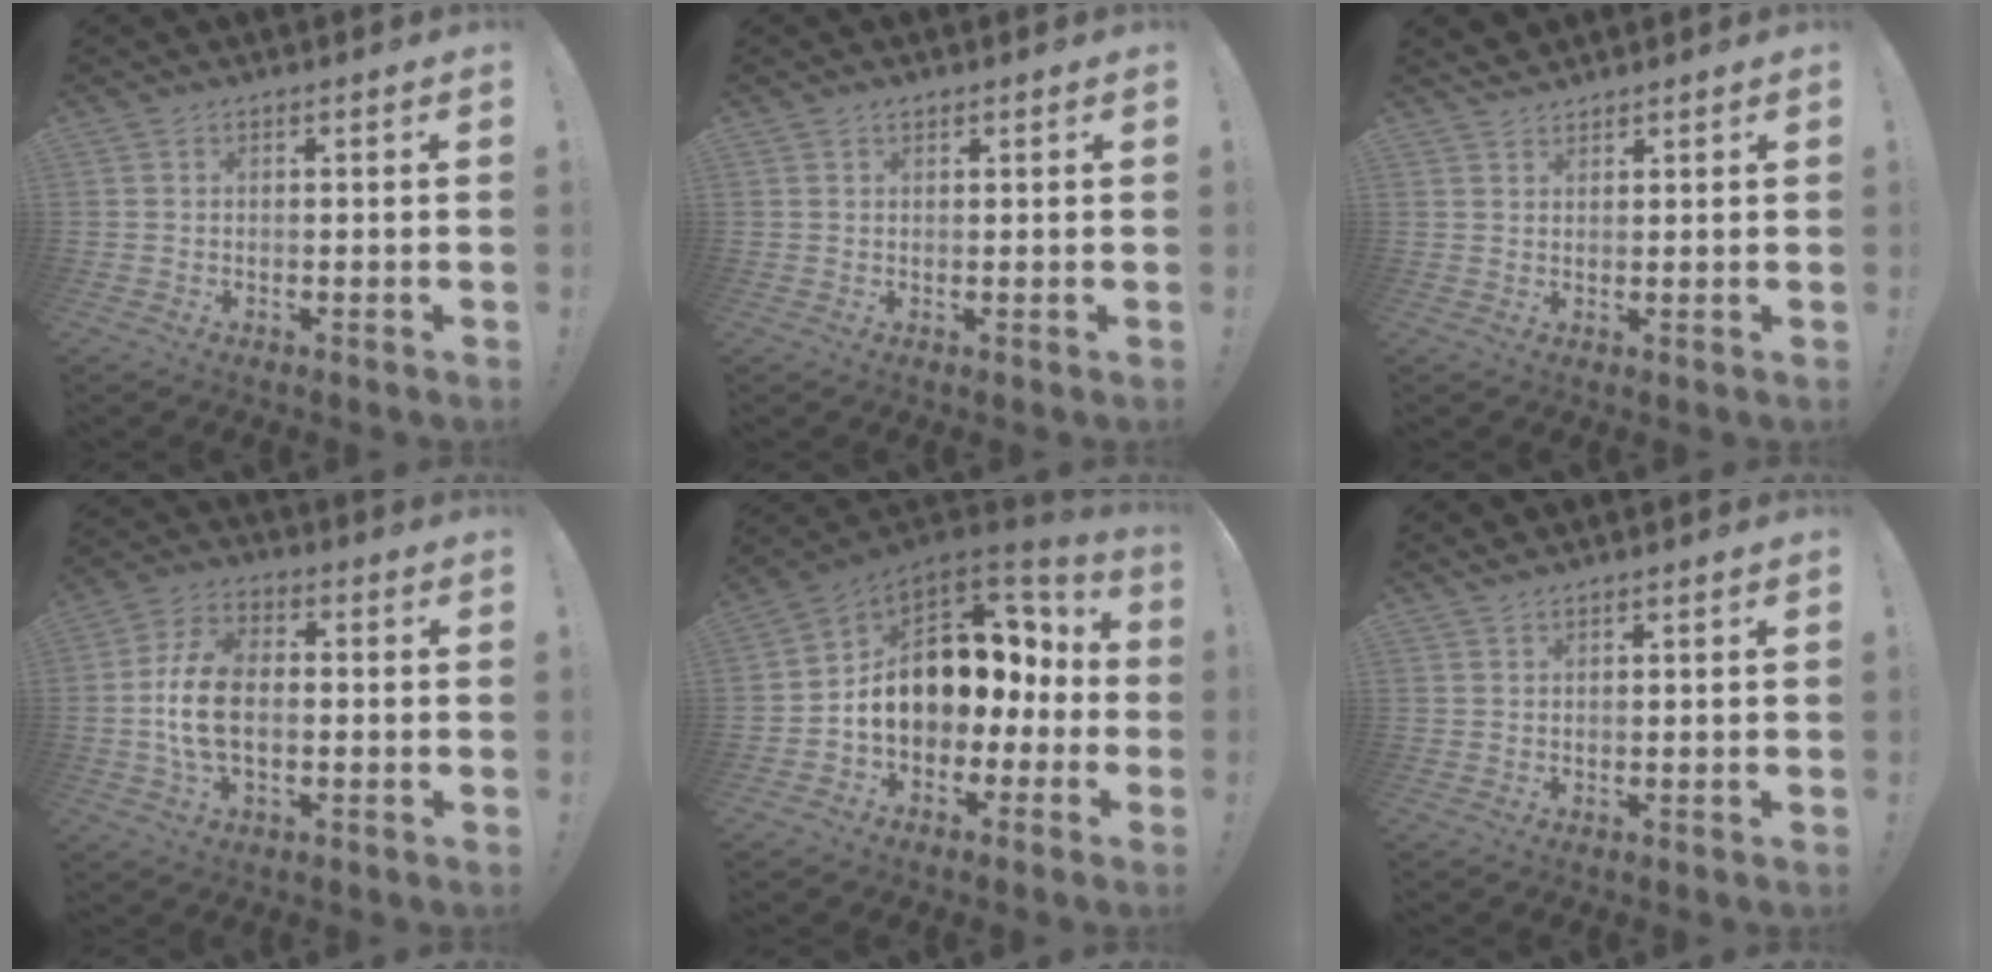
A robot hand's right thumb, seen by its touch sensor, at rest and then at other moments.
{"total": 0.8, "force": [0.6, 0.4, 0.3], "torque": [-0.004, -0.001, 0.012]}
{"total": 2.7, "force": [2.4, 1.1, 0.5], "torque": [-0.012, -0.012, 0.048]}
{"total": 12.4, "force": [-1.3, 7.5, 9.8], "torque": [-0.186, 0.002, -0.021]}
{"total": 15.4, "force": [1.5, 11.5, 10.2], "torque": [-0.145, -0.007, 0.049]}
{"total": 0.9, "force": [0.8, -0.1, 0.5], "torque": [-0.018, 0.002, 0.015]}